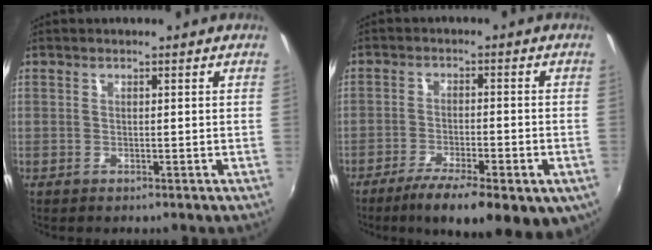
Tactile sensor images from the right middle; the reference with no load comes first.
{"total": 16.0, "force": [-9.6, 4.9, 11.8], "torque": [-0.197, -0.041, -0.138]}